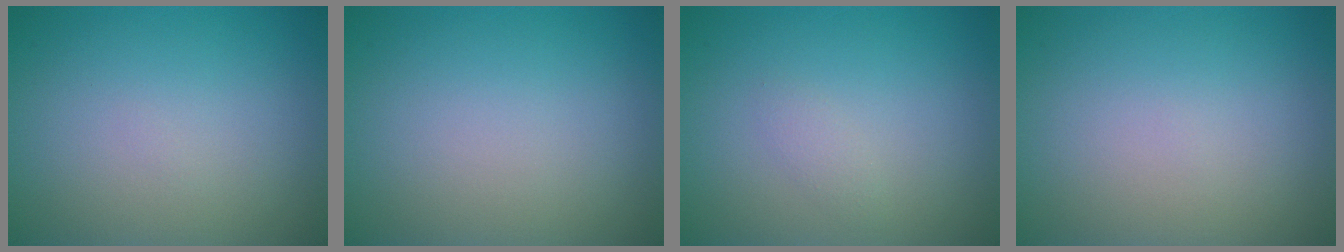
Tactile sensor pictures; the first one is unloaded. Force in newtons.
{"total": 0.0}
{"total": 0.8, "press": 0.8, "slide": 0.1}
{"total": 0.0}